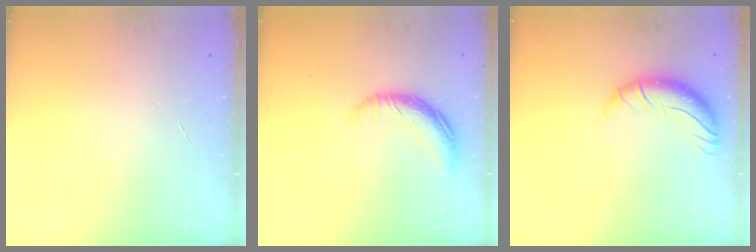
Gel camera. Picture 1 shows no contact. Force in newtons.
{"total": 11.5, "press": 11.5, "slide": 0.5}
{"total": 10.3, "press": 10.1, "slide": 2.3}